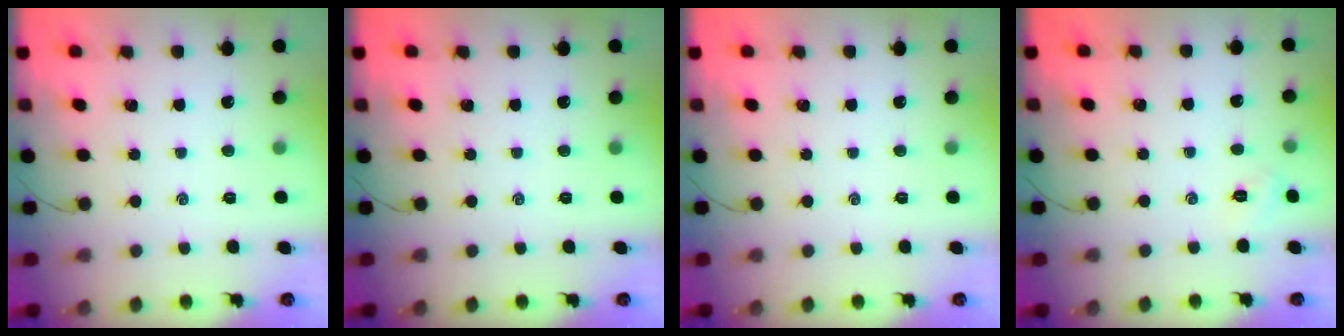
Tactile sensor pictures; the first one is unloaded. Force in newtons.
{"total": 0.0}
{"total": 0.0}
{"total": 2.6, "press": 2.4, "slide": 0.8}